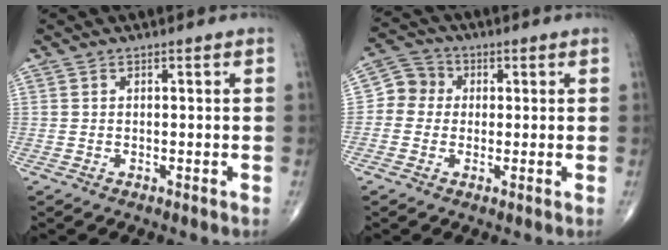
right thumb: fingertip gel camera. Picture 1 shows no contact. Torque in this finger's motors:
{"motor_torque": [-0.16, 0.25, 0.11, 0.09, -0.01]}